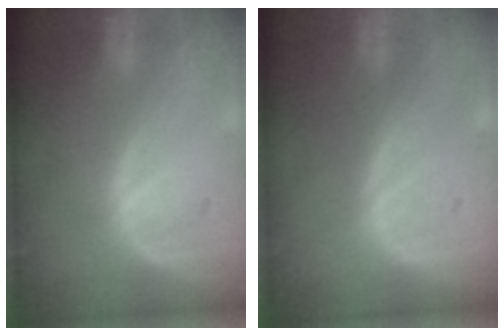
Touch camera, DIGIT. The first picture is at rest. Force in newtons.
{"total": 0.0}